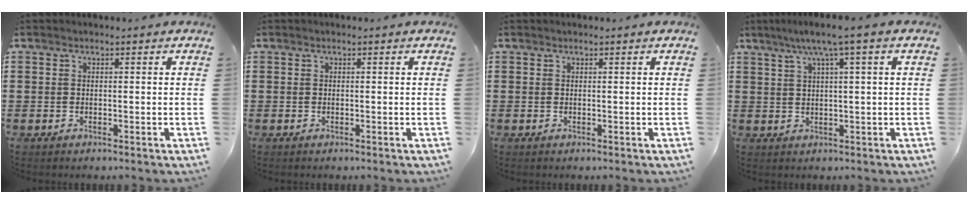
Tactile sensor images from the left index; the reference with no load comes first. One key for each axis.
{"total": 0.0}
{"total": 0.0}
{"total": 4.5, "fx": 1.9, "fy": -0.4, "fz": 4.1, "tx": -0.083, "ty": 0.000, "tz": 0.028}